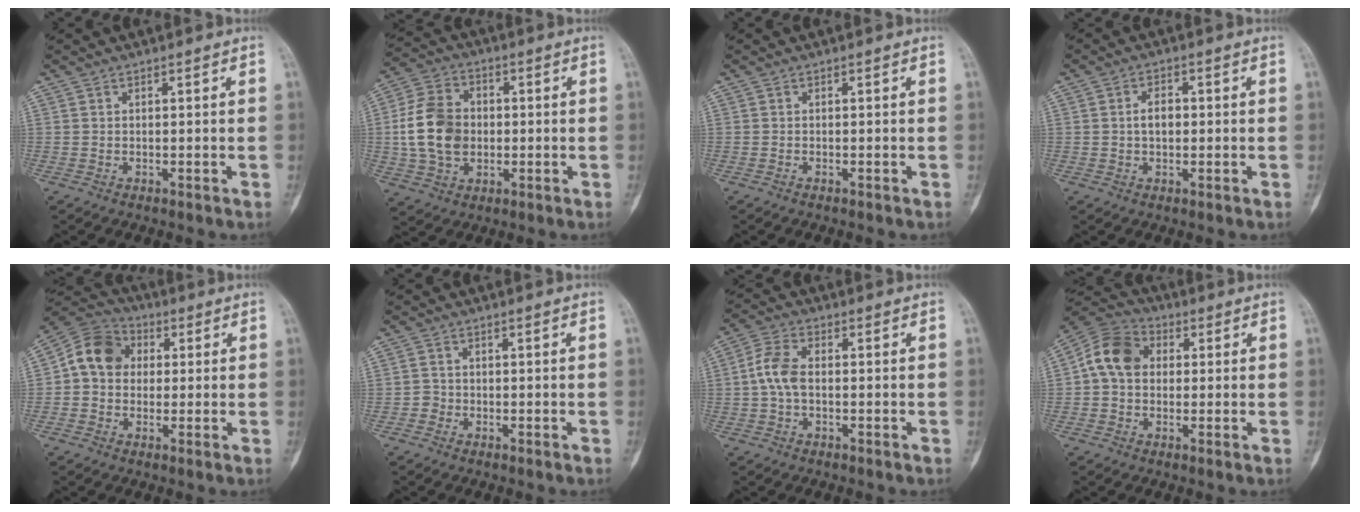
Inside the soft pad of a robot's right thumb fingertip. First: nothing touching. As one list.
[{"total": 13.1, "force": [-0.3, 9.9, 8.6], "torque": [-0.146, 0.015, -0.006]}, {"total": 0.0}, {"total": 3.5, "force": [0.1, 2.3, 2.7], "torque": [-0.043, 0.008, -0.001]}, {"total": 10.0, "force": [1.0, 8.4, 5.3], "torque": [-0.075, 0.024, 0.002]}, {"total": 1.5, "force": [-0.6, 1.3, 0.2], "torque": [0.005, 0.007, -0.016]}, {"total": 6.1, "force": [-0.3, 3.6, 5.0], "torque": [-0.112, 0.019, -0.011]}, {"total": 10.0, "force": [1.1, 7.7, 6.2], "torque": [-0.103, 0.025, 0.006]}]